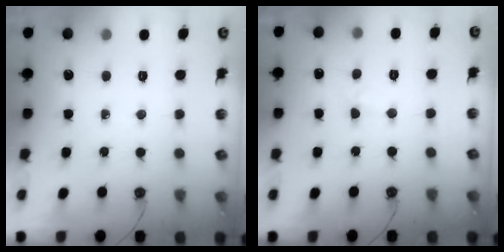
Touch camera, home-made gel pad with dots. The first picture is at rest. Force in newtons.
{"total": 2.4, "press": 2.3, "slide": 0.4}